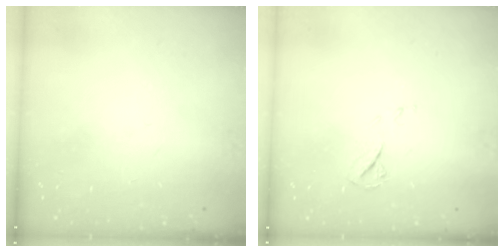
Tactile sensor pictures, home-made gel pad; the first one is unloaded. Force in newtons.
{"total": 5.7, "press": 5.6, "slide": 0.5}